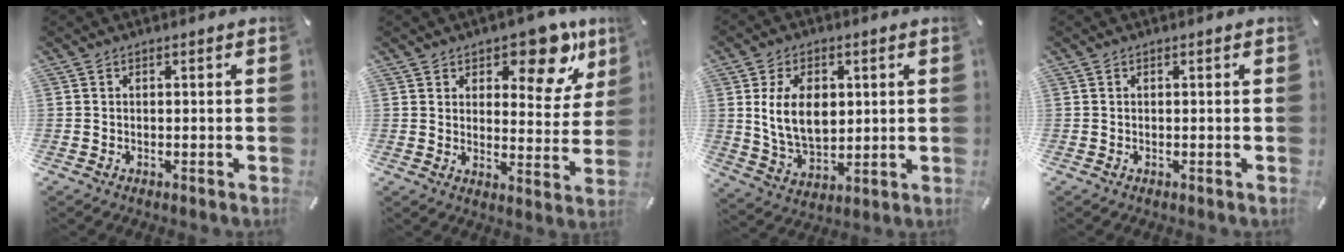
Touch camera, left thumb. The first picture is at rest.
{"total": 13.4, "force": [8.8, 6.6, 7.7], "torque": [-0.080, -0.066, 0.145]}
{"total": 11.8, "force": [2.4, 8.0, 8.3], "torque": [-0.183, 0.002, 0.041]}
{"total": 0.0}